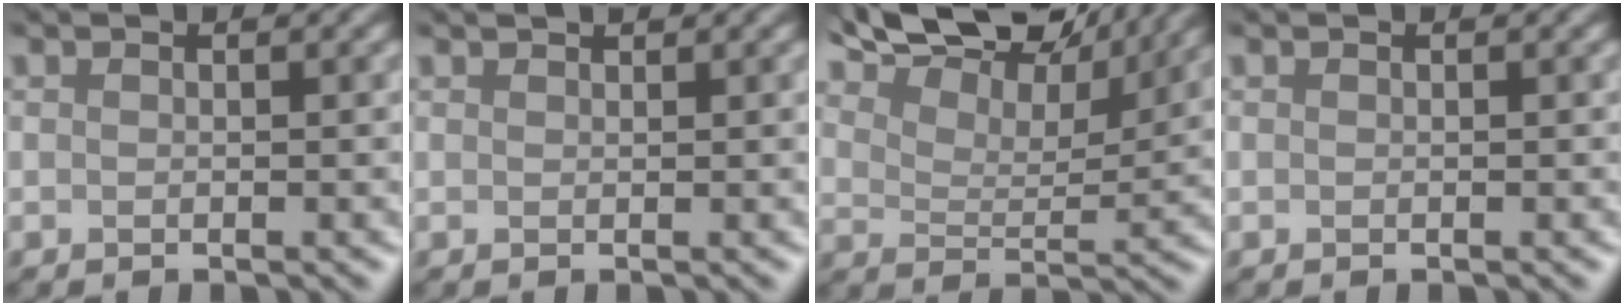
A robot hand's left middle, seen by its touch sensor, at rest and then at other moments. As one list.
[{"total": 0.8, "force": [0.8, -0.2, 0.1], "torque": [-0.013, 0.007, 0.007]}, {"total": 11.1, "force": [10.2, 1.8, 3.9], "torque": [-0.098, 0.010, 0.155]}, {"total": 0.0}]